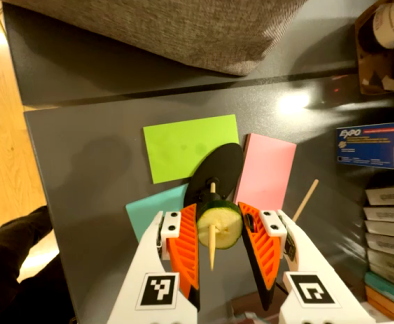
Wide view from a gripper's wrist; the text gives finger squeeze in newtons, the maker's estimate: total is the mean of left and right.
{"total": 10.5, "left": 10.8, "right": 10.3}